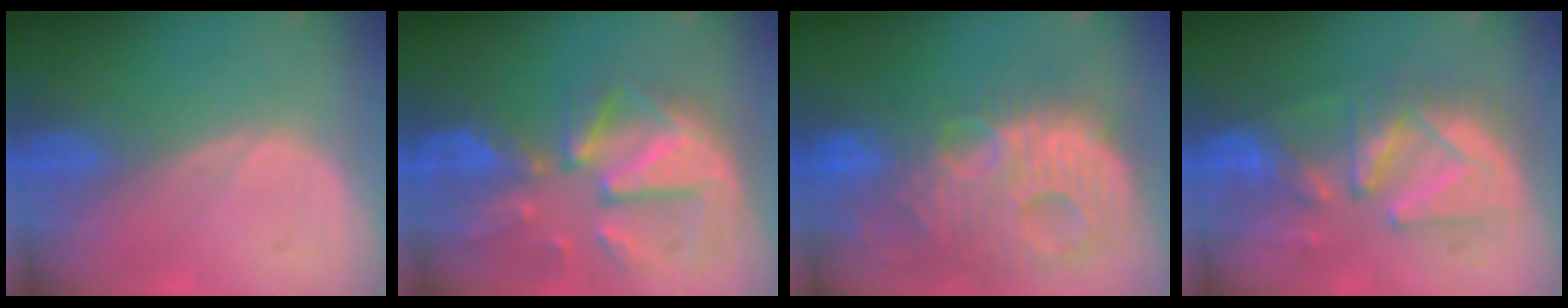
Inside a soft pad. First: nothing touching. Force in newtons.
{"total": 12.1, "press": 10.5, "slide": 6.0}
{"total": 14.3, "press": 12.3, "slide": 7.2}
{"total": 9.2, "press": 9.2, "slide": 0.3}